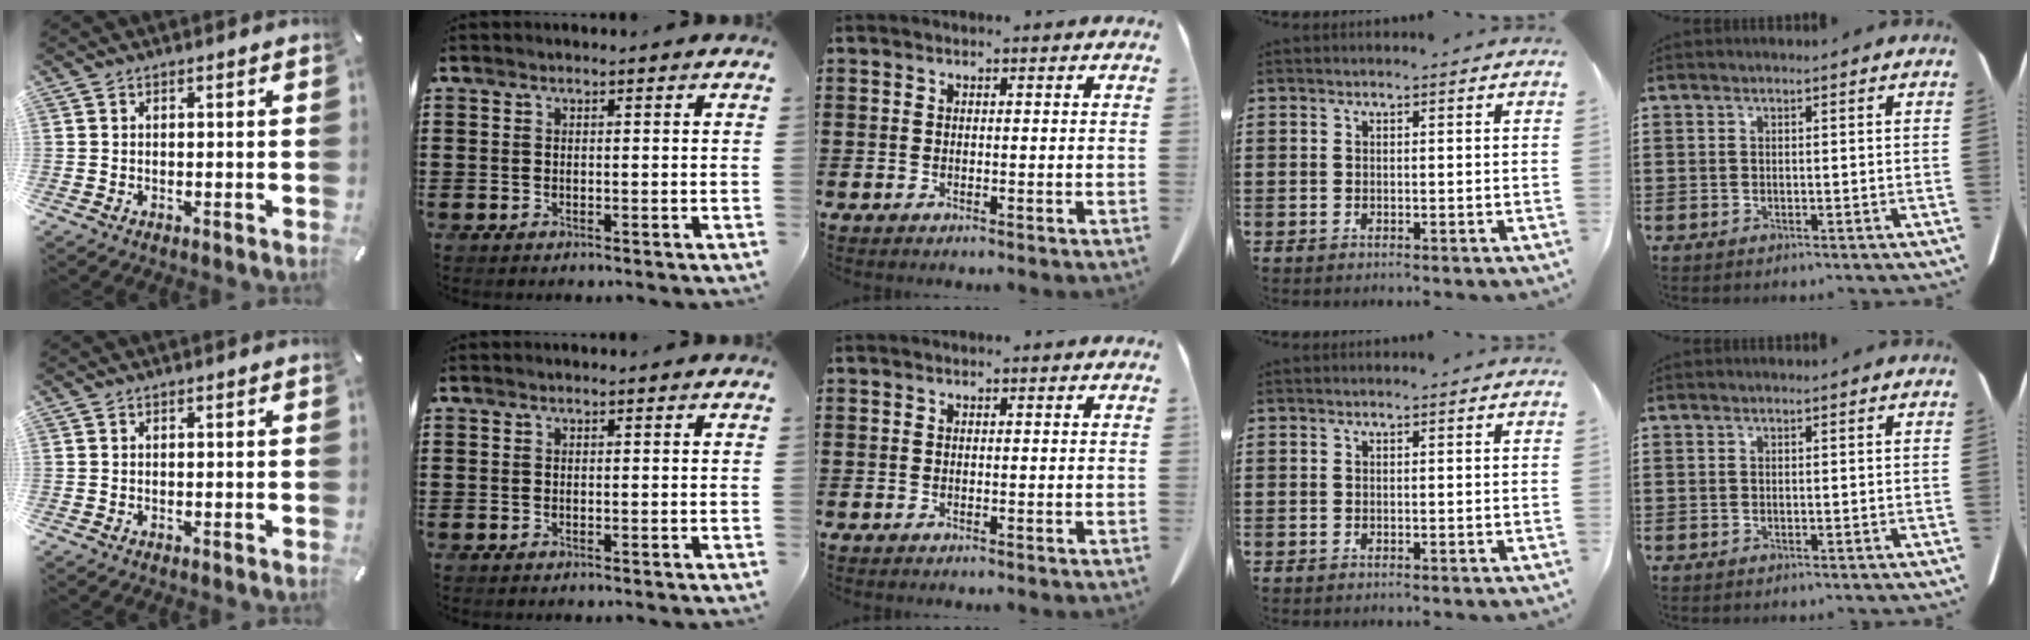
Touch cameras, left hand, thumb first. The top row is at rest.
{}